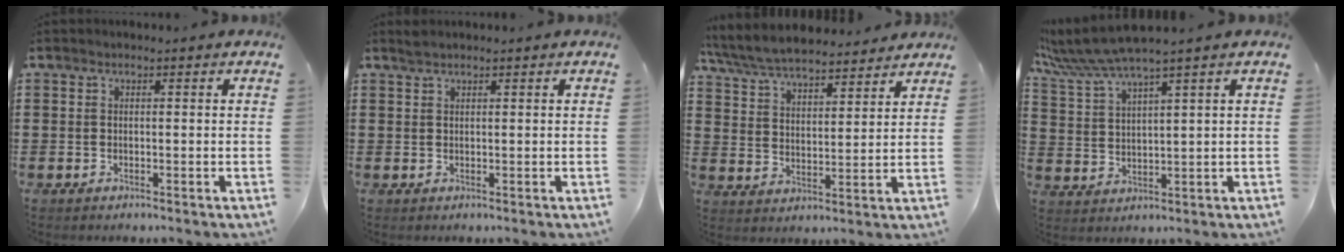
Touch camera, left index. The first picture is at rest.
{"total": 0.9, "force": [0.8, 0.1, 0.5], "torque": [-0.010, 0.000, 0.014]}
{"total": 6.7, "force": [6.3, 0.9, 2.0], "torque": [-0.066, -0.028, 0.111]}
{"total": 6.2, "force": [4.9, 0.0, 3.8], "torque": [-0.098, -0.023, 0.083]}